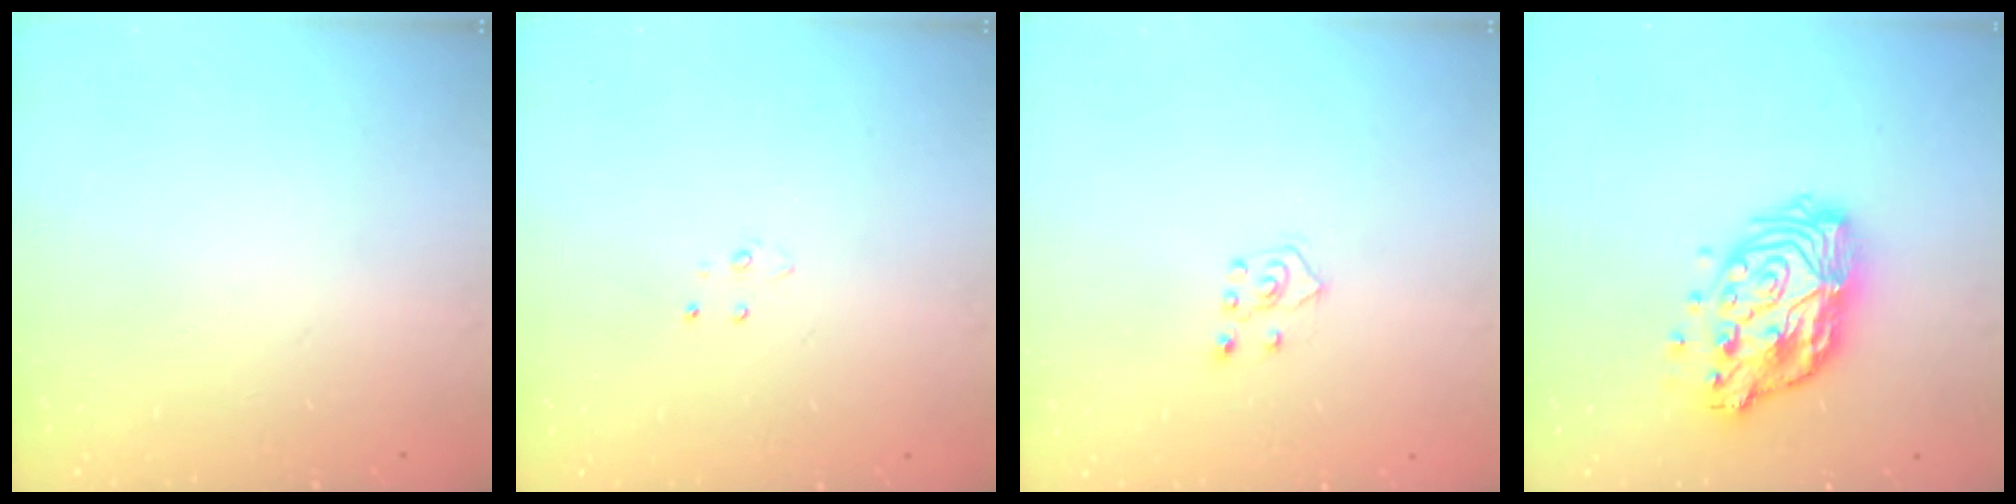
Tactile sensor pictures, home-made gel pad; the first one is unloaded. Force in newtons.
{"total": 3.2, "press": 3.2, "slide": 0.4}
{"total": 5.0, "press": 4.9, "slide": 0.8}
{"total": 15.5, "press": 15.5, "slide": 1.3}